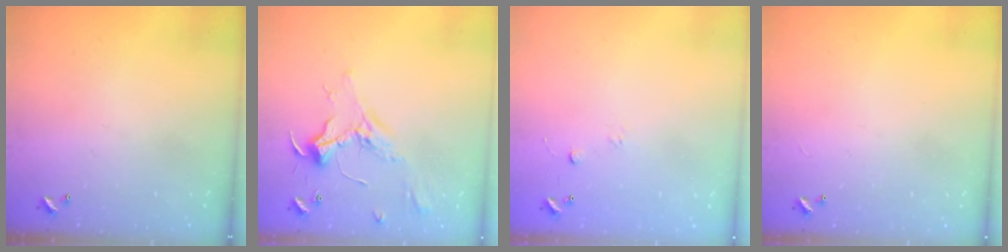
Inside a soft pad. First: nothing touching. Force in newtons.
{"total": 2.3, "press": 2.2, "slide": 0.9}
{"total": 6.6, "press": 6.6, "slide": 0.6}
{"total": 2.8, "press": 2.8, "slide": 0.3}